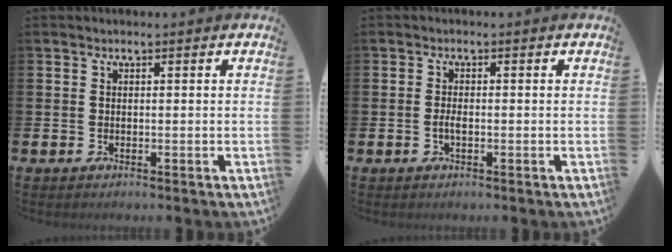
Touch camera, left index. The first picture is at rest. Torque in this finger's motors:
{"motor_torque": [0.28, 0.00, 0.03, 0.06]}